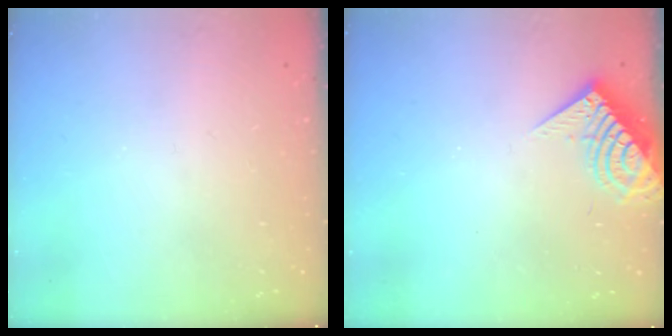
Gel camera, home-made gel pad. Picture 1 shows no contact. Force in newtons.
{"total": 9.2, "press": 9.2, "slide": 0.9}